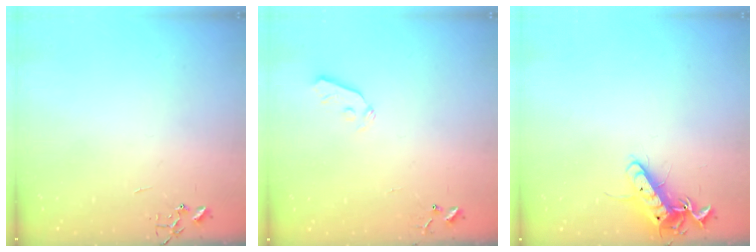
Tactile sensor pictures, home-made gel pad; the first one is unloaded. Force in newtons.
{"total": 3.8, "press": 3.7, "slide": 0.7}
{"total": 12.4, "press": 12.4, "slide": 1.1}